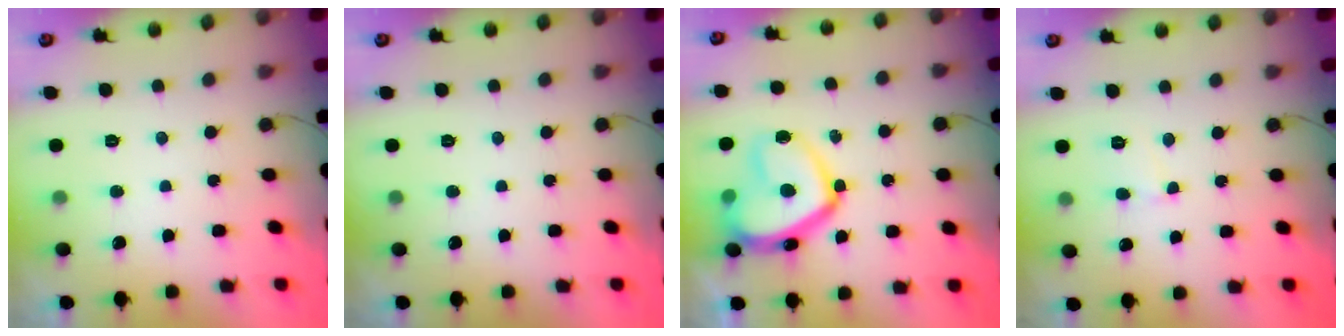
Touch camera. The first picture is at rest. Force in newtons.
{"total": 0.0}
{"total": 18.2, "press": 18.1, "slide": 1.9}
{"total": 2.5, "press": 2.5, "slide": 0.2}